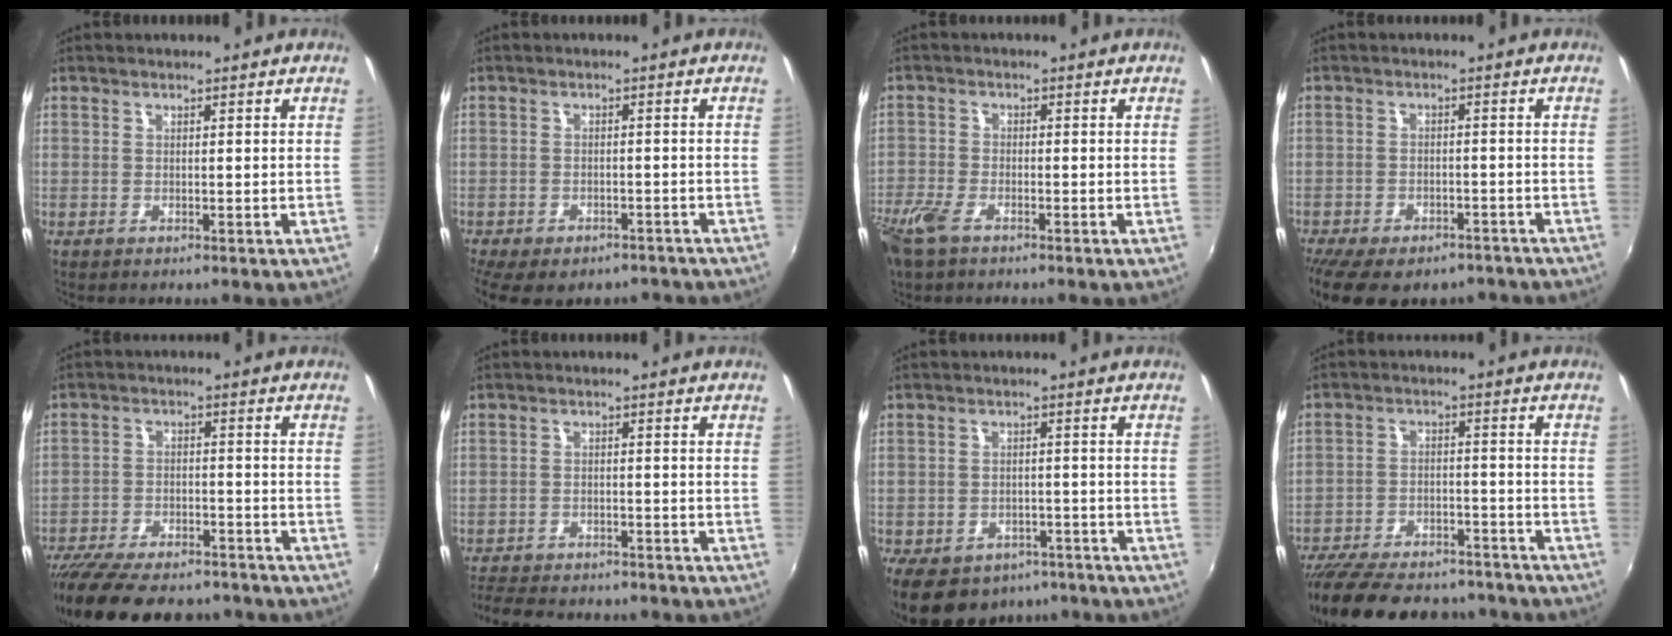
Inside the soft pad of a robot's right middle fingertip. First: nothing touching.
{"total": 12.6, "force": [-9.7, 5.5, 5.9], "torque": [-0.133, -0.033, -0.132]}
{"total": 7.6, "force": [-5.0, 3.0, 4.8], "torque": [-0.126, -0.023, -0.104]}
{"total": 15.0, "force": [-11.5, 6.6, 6.9], "torque": [-0.152, -0.025, -0.158]}
{"total": 19.7, "force": [-16.4, 6.7, 8.8], "torque": [-0.188, -0.025, -0.241]}
{"total": 12.8, "force": [-11.2, 3.8, 4.9], "torque": [-0.119, -0.019, -0.169]}
{"total": 14.5, "force": [-9.6, 8.8, 6.2], "torque": [-0.146, -0.009, -0.128]}
{"total": 23.5, "force": [-20.2, 7.7, 9.1], "torque": [-0.193, -0.004, -0.276]}